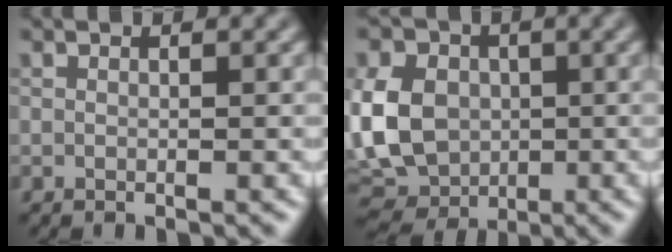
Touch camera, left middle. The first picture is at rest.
{"total": 10.8, "force": [0.2, 8.6, 6.5], "torque": [-0.126, -0.002, -0.014]}